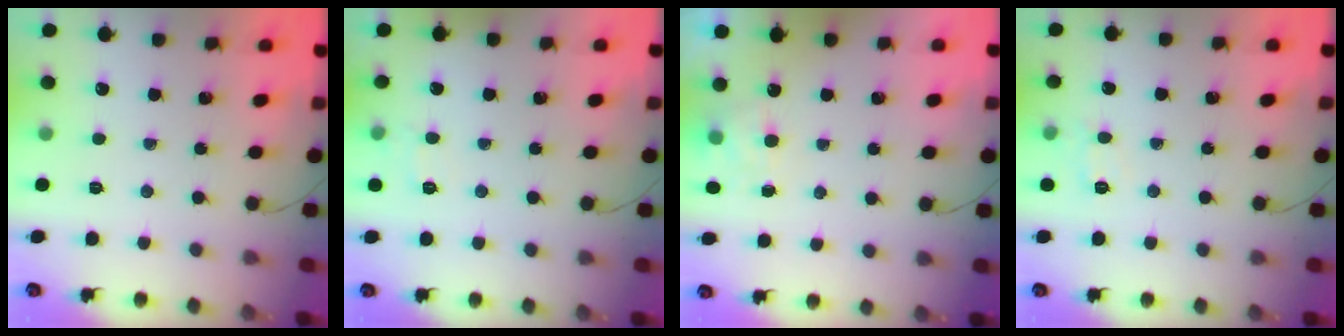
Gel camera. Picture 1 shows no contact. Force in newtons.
{"total": 7.1, "press": 6.9, "slide": 1.6}
{"total": 4.9, "press": 4.8, "slide": 1.0}
{"total": 6.8, "press": 6.6, "slide": 1.6}